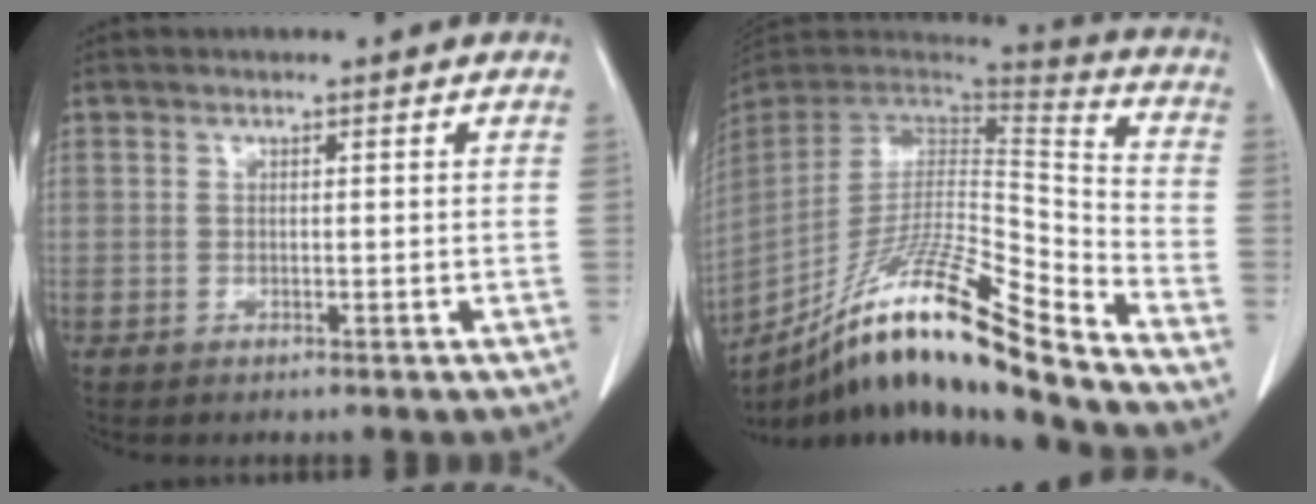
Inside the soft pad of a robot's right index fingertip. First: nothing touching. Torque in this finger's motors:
{"motor_torque": [1.11, -1.02, 0.31, 0.21]}